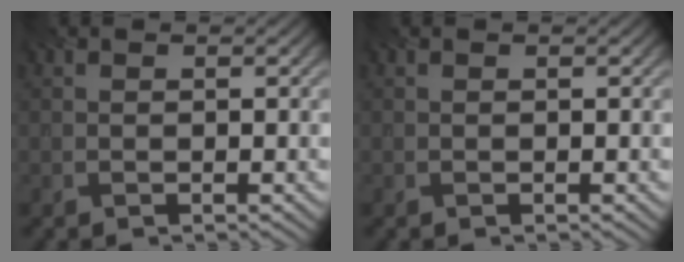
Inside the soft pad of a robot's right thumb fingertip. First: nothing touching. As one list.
[{"total": 0.0}]